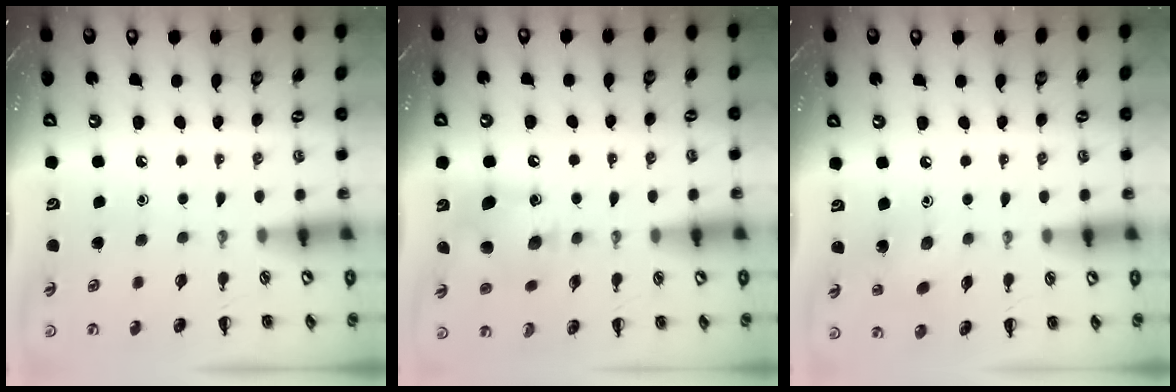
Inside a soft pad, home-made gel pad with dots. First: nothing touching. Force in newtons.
{"total": 9.9, "press": 9.8, "slide": 1.6}
{"total": 4.0, "press": 3.9, "slide": 0.4}